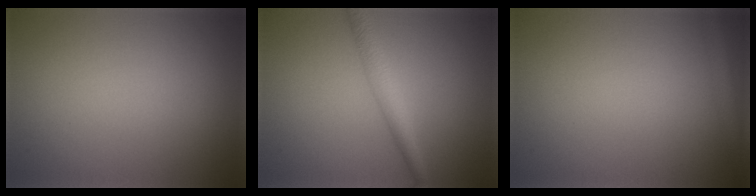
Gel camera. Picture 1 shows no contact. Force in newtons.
{"total": 2.6, "press": 2.6, "slide": 0.2}
{"total": 2.1, "press": 2.1, "slide": 0.1}